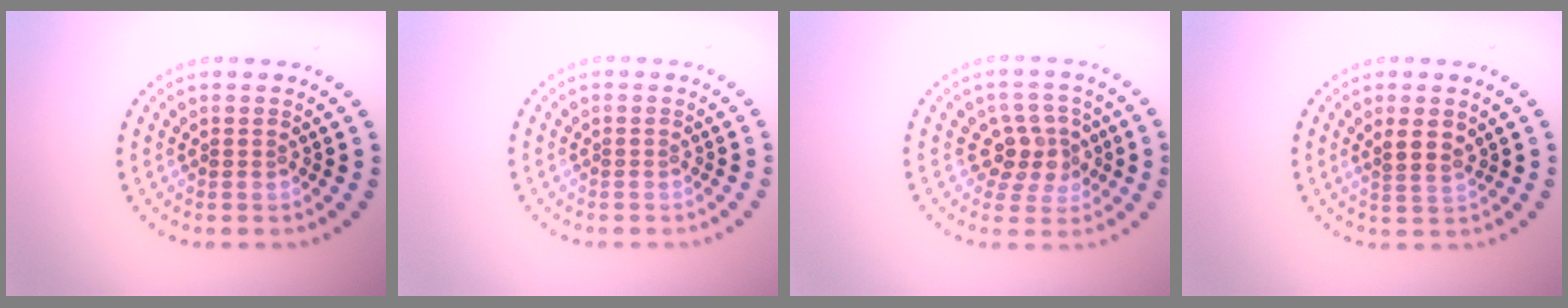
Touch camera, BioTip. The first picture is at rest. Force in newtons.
{"total": 0.0}
{"total": 3.2, "press": 2.8, "slide": 1.6}
{"total": 1.8, "press": 1.5, "slide": 1.1}